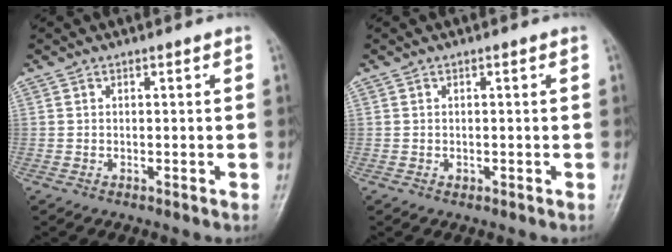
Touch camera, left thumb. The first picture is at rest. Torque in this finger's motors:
{"motor_torque": [-0.05, -0.04, 0.10, 0.01, 0.00]}